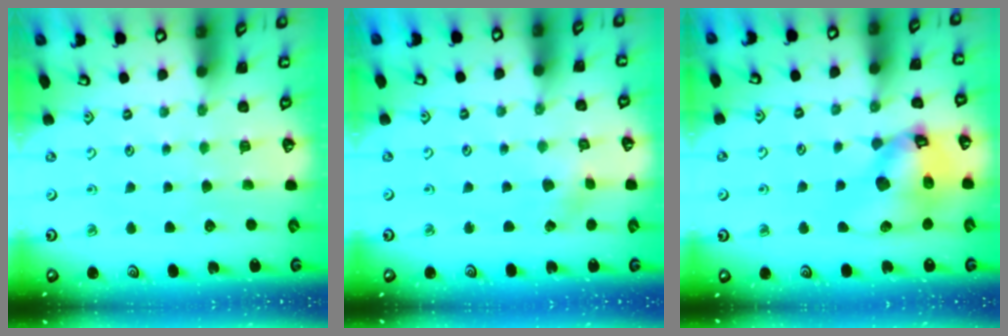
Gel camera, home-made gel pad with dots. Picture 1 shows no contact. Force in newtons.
{"total": 1.5, "press": 1.5, "slide": 0.2}
{"total": 16.7, "press": 16.5, "slide": 2.3}